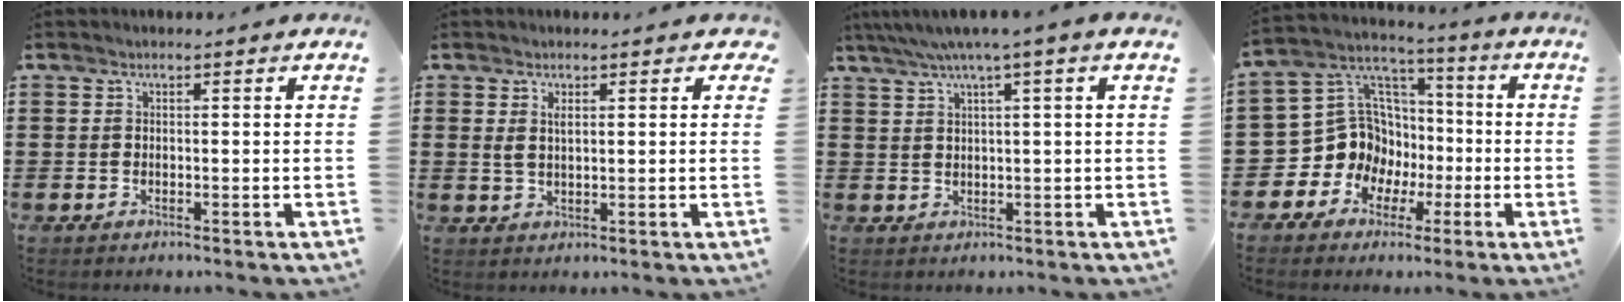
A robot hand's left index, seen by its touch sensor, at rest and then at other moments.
{"total": 2.6, "force": [1.0, 1.3, 2.0], "torque": [-0.034, 0.004, 0.015]}
{"total": 3.0, "force": [1.4, -0.2, 2.6], "torque": [-0.054, 0.000, 0.022]}
{"total": 11.8, "force": [-2.0, 11.1, 3.7], "torque": [-0.117, -0.007, -0.028]}